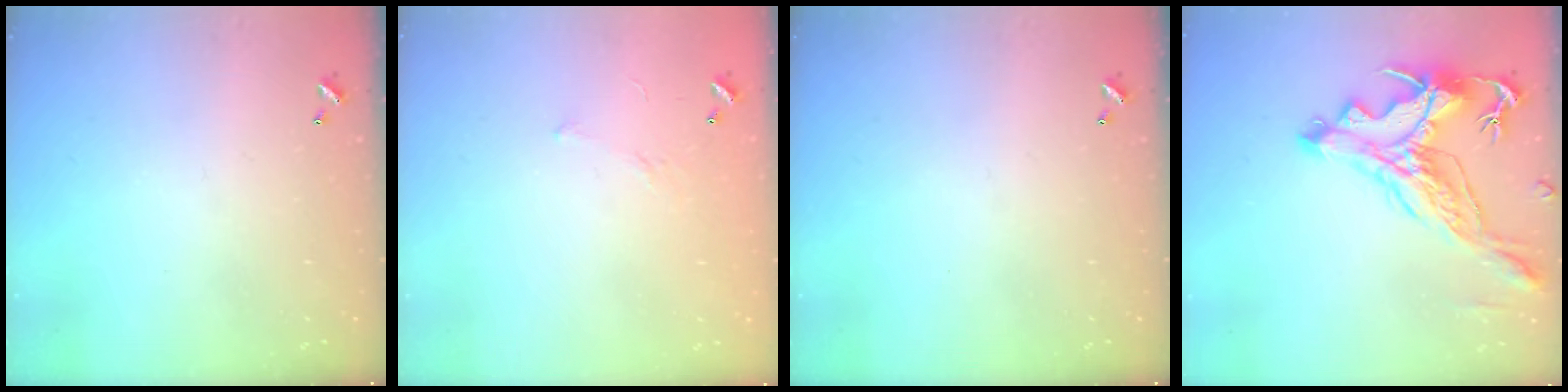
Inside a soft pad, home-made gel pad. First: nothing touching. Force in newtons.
{"total": 7.0, "press": 7.0, "slide": 0.7}
{"total": 0.0}
{"total": 6.8, "press": 6.6, "slide": 1.9}